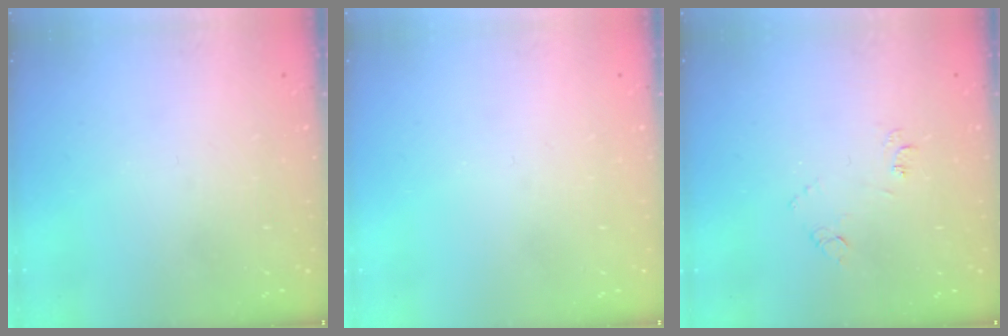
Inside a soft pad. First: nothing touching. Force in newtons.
{"total": 0.0}
{"total": 7.9, "press": 7.9, "slide": 0.6}